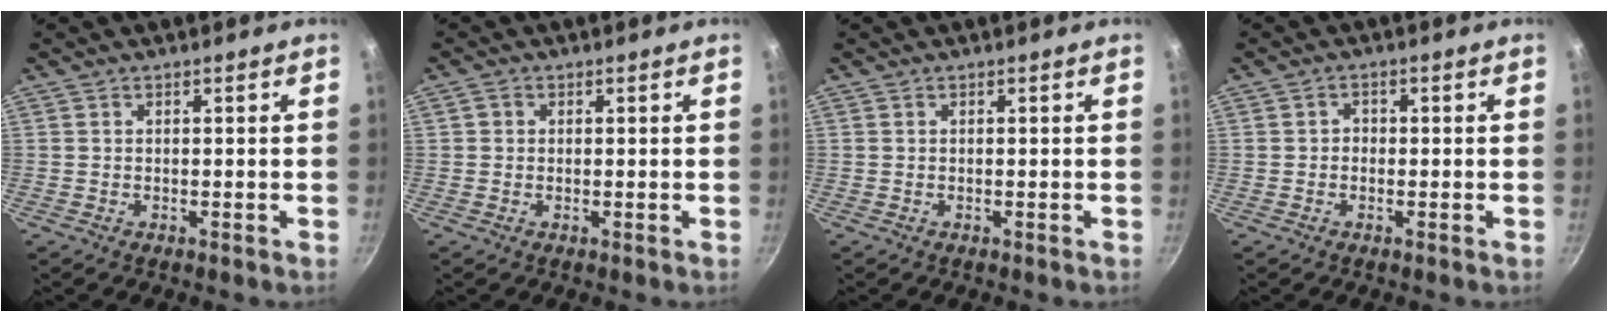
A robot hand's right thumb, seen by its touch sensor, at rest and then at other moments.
{"total": 1.3, "force": [0.2, 1.2, 0.4], "torque": [-0.004, 0.002, 0.000]}
{"total": 0.0}
{"total": 1.5, "force": [-0.3, 1.3, 0.7], "torque": [-0.006, 0.006, -0.007]}